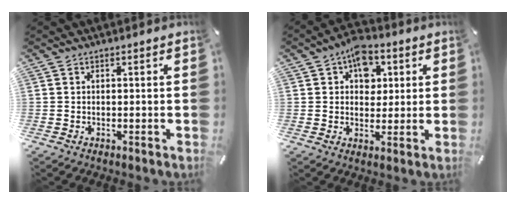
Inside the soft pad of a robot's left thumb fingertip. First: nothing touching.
{"total": 8.2, "force": [3.1, 6.2, 4.3], "torque": [-0.050, -0.006, 0.051]}